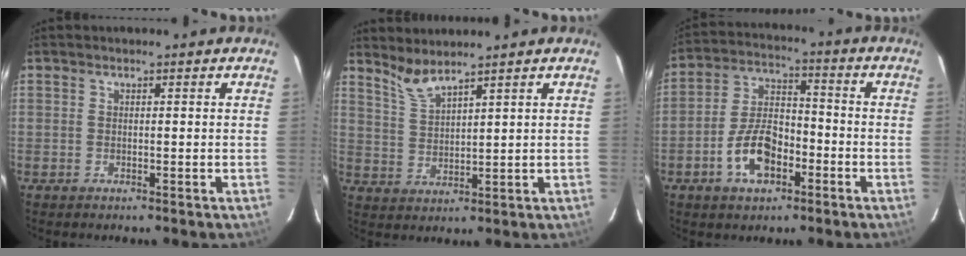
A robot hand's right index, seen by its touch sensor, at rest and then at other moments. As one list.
[{"total": 4.6, "force": [4.1, 0.1, 2.0], "torque": [-0.044, -0.002, 0.089]}, {"total": 10.8, "force": [-4.9, 5.9, 7.7], "torque": [-0.153, 0.017, -0.081]}]